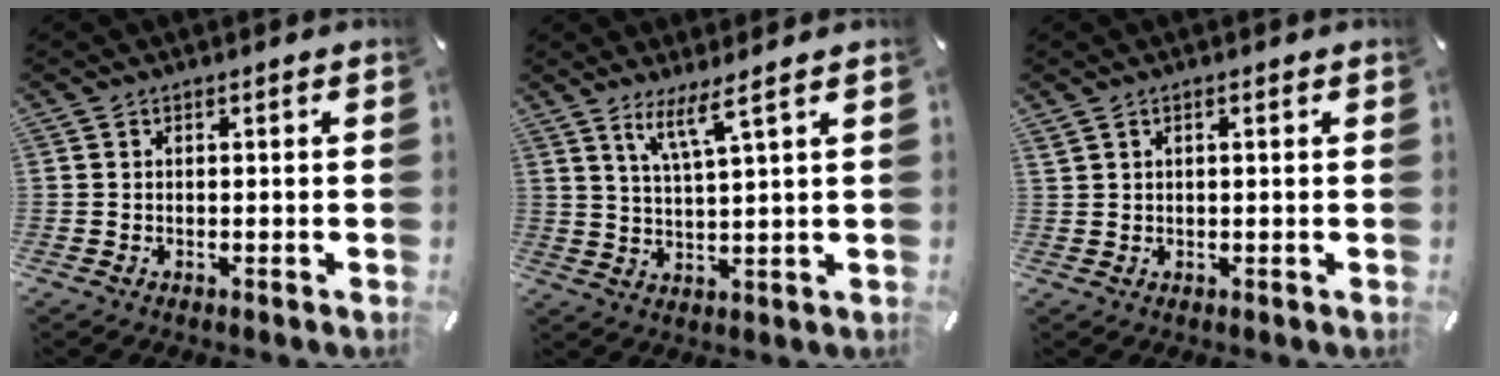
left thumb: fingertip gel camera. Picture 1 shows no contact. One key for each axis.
{"total": 6.6, "fx": 4.7, "fy": 0.2, "fz": 4.7, "tx": -0.105, "ty": -0.016, "tz": 0.080}
{"total": 1.2, "fx": 0.6, "fy": 0.6, "fz": 0.8, "tx": -0.018, "ty": 0.001, "tz": 0.010}